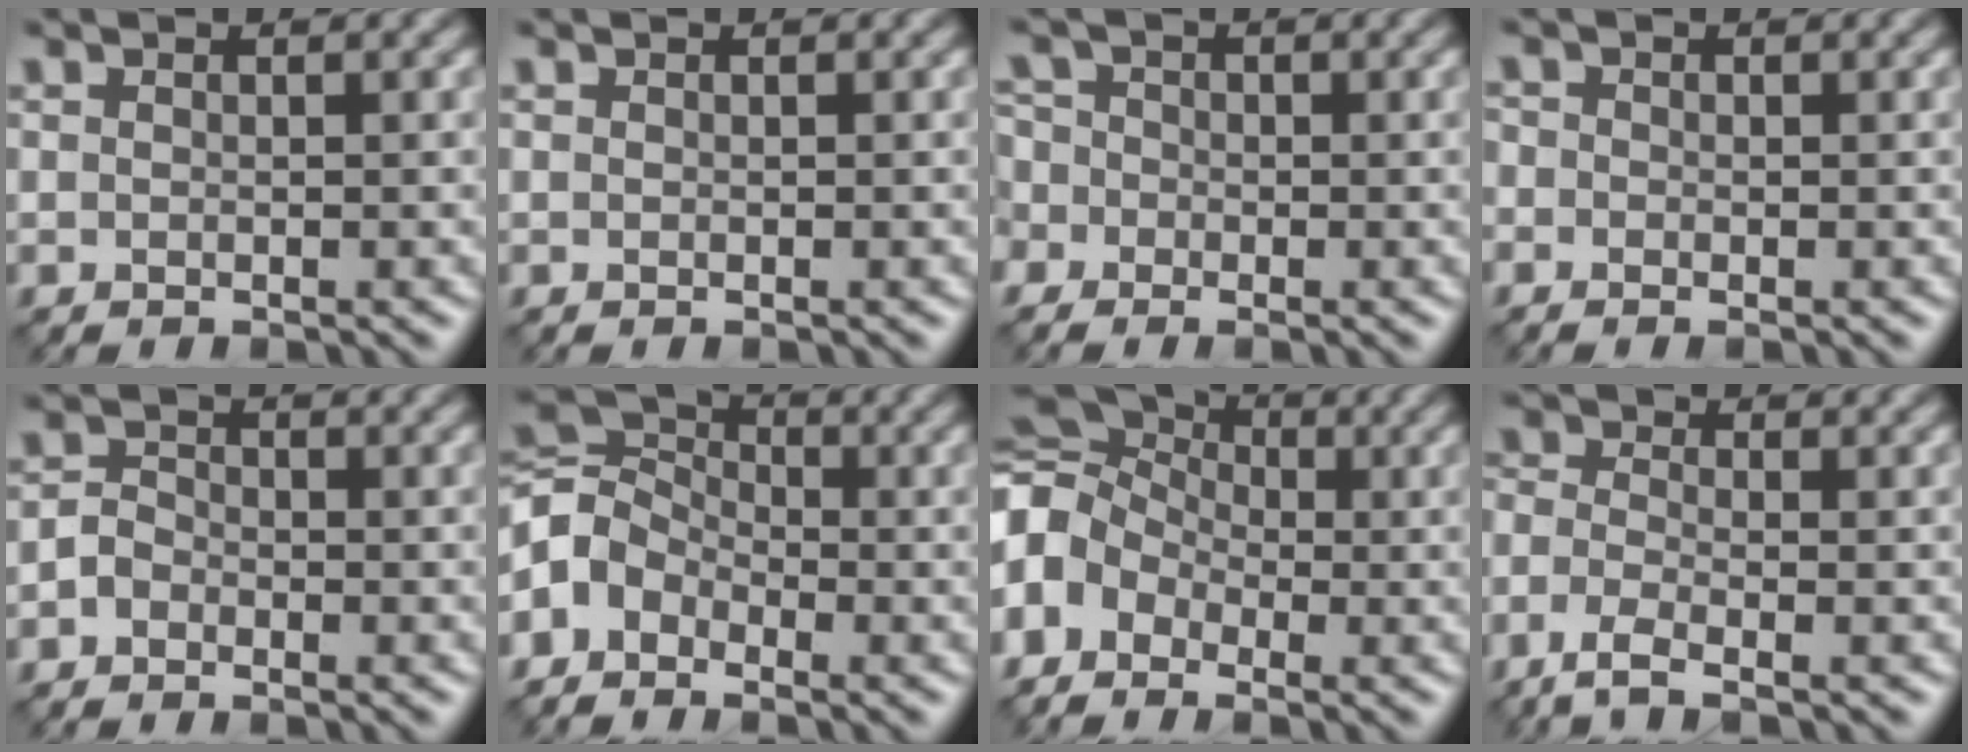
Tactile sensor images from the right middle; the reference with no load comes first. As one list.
[{"total": 0.0}, {"total": 4.9, "force": [-1.4, 4.0, 2.4], "torque": [-0.046, 0.019, -0.048]}, {"total": 1.5, "force": [-0.7, 1.2, 0.5], "torque": [0.003, -0.002, -0.012]}, {"total": 1.6, "force": [-1.2, 1.0, 0.3], "torque": [0.001, 0.002, -0.030]}, {"total": 4.7, "force": [-2.3, 3.6, 2.0], "torque": [-0.037, 0.013, -0.070]}, {"total": 12.3, "force": [-1.5, 10.3, 6.6], "torque": [-0.160, 0.028, -0.060]}, {"total": 2.8, "force": [-2.0, 0.8, 1.9], "torque": [-0.048, -0.001, -0.056]}]